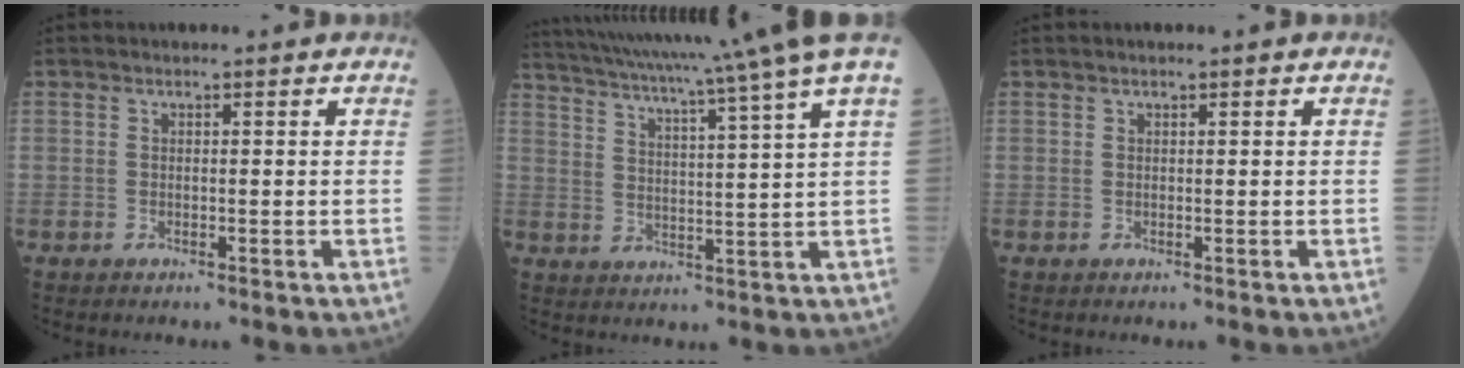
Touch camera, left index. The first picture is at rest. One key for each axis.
{"total": 18.0, "fx": 15.3, "fy": -3.0, "fz": 9.0, "tx": -0.158, "ty": -0.033, "tz": 0.213}
{"total": 0.9, "fx": 0.7, "fy": 0.2, "fz": 0.4, "tx": -0.010, "ty": 0.015, "tz": 0.015}